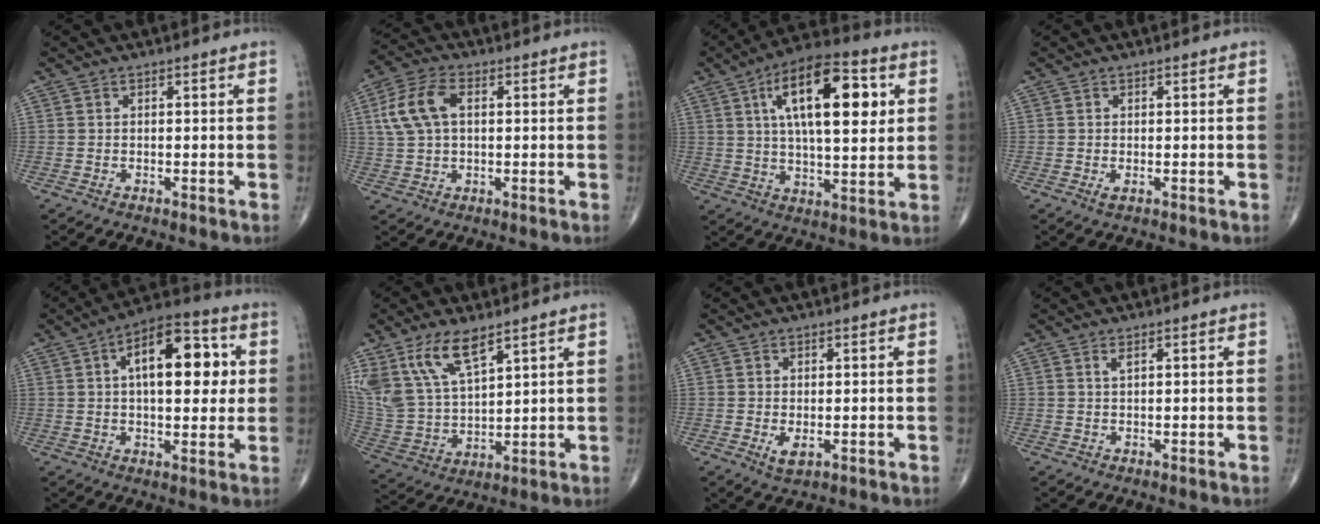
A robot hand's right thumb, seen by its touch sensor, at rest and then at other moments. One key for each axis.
{"total": 9.2, "fx": 2.0, "fy": 5.4, "fz": 7.2, "tx": -0.154, "ty": 0.017, "tz": 0.037}
{"total": 19.4, "fx": 5.7, "fy": 7.9, "fz": 16.7, "tx": -0.253, "ty": -0.002, "tz": 0.087}
{"total": 0.8, "fx": -0.2, "fy": 0.3, "fz": 0.7, "tx": -0.013, "ty": -0.004, "tz": -0.003}
{"total": 16.4, "fx": 3.6, "fy": 7.9, "fz": 13.9, "tx": -0.176, "ty": 0.013, "tz": 0.048}
{"total": 14.9, "fx": 9.1, "fy": 6.4, "fz": 9.9, "tx": -0.191, "ty": -0.031, "tz": 0.198}
{"total": 2.3, "fx": -0.4, "fy": 1.1, "fz": 2.0, "tx": -0.033, "ty": -0.007, "tz": -0.001}
{"total": 0.9, "fx": 0.5, "fy": 0.2, "fz": 0.7, "tx": -0.016, "ty": 0.000, "tz": 0.010}